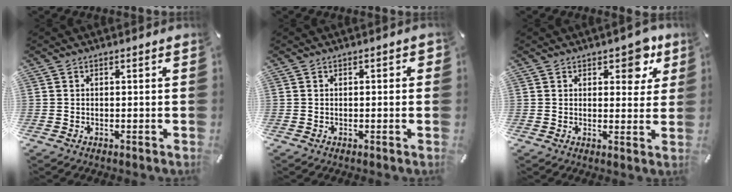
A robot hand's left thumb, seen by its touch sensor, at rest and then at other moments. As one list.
[{"total": 0.9, "force": [-0.2, 0.5, 0.7], "torque": [-0.012, 0.002, -0.005]}, {"total": 6.9, "force": [4.2, 3.9, 3.9], "torque": [-0.025, -0.023, 0.063]}]